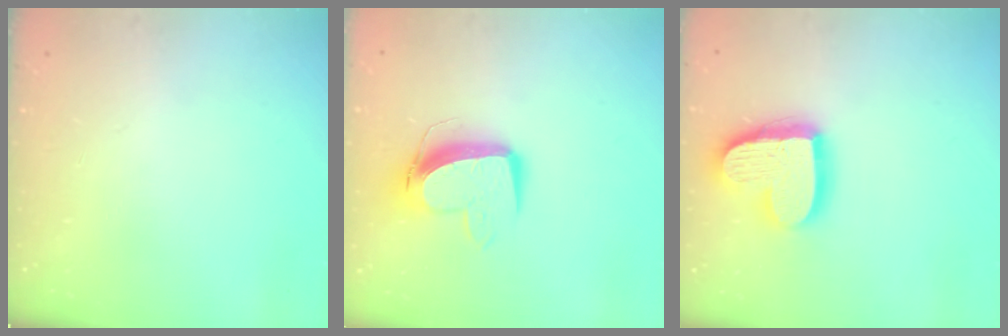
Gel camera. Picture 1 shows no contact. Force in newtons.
{"total": 11.1, "press": 11.0, "slide": 1.0}
{"total": 17.3, "press": 17.3, "slide": 1.5}